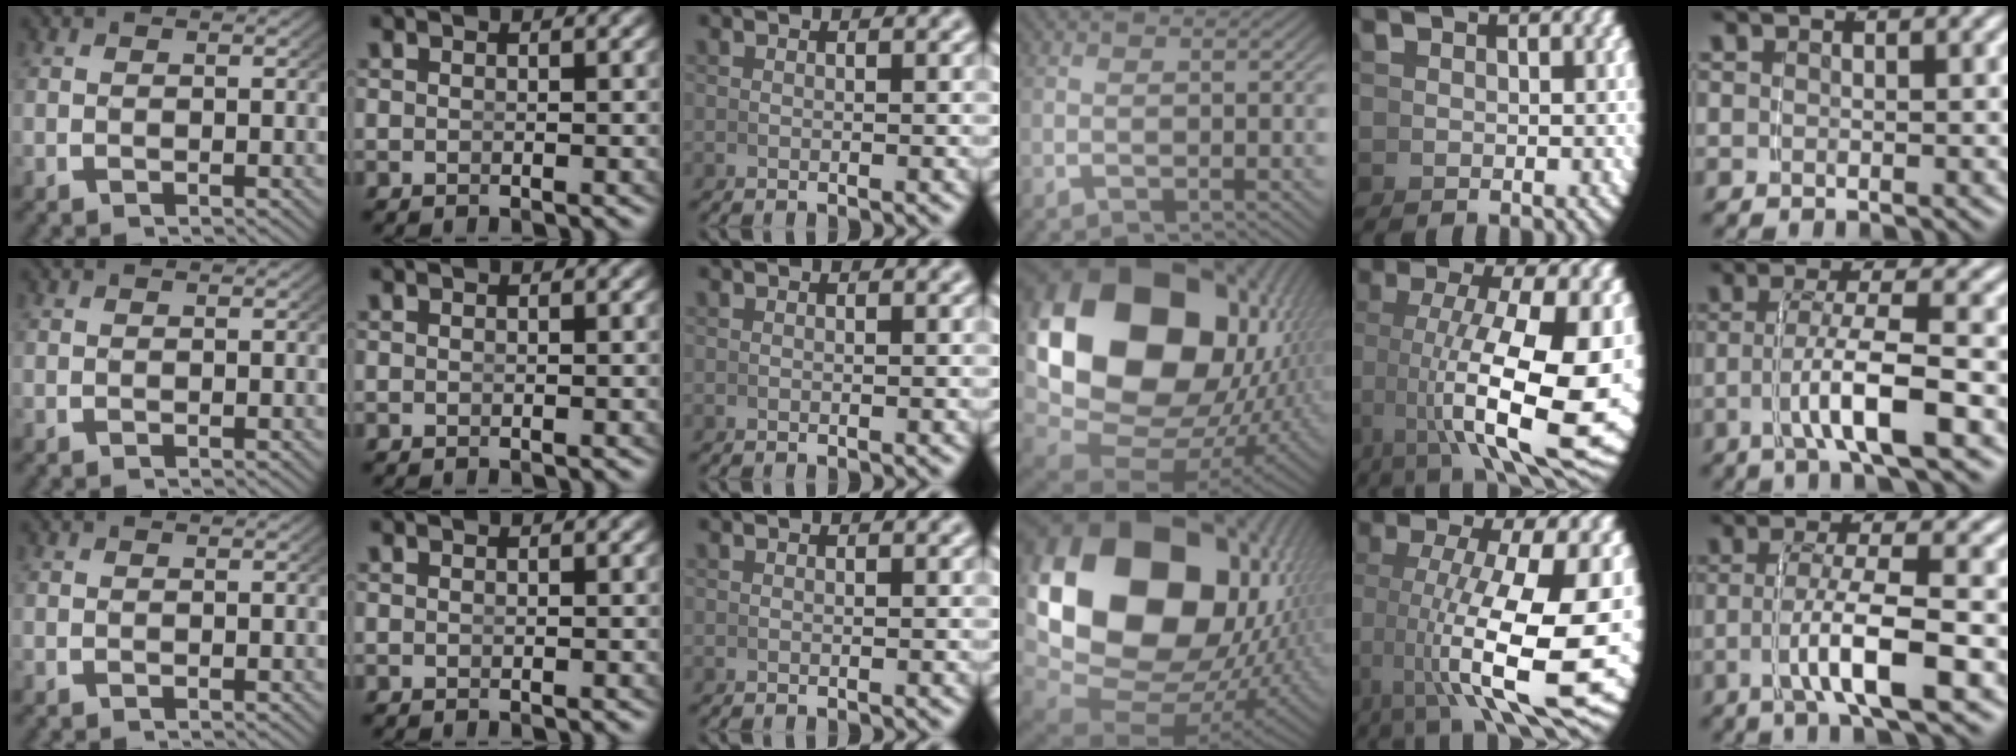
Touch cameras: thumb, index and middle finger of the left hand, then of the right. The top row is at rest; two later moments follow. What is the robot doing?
{"motion": "grasp_and_lifting", "object": "photo album"}